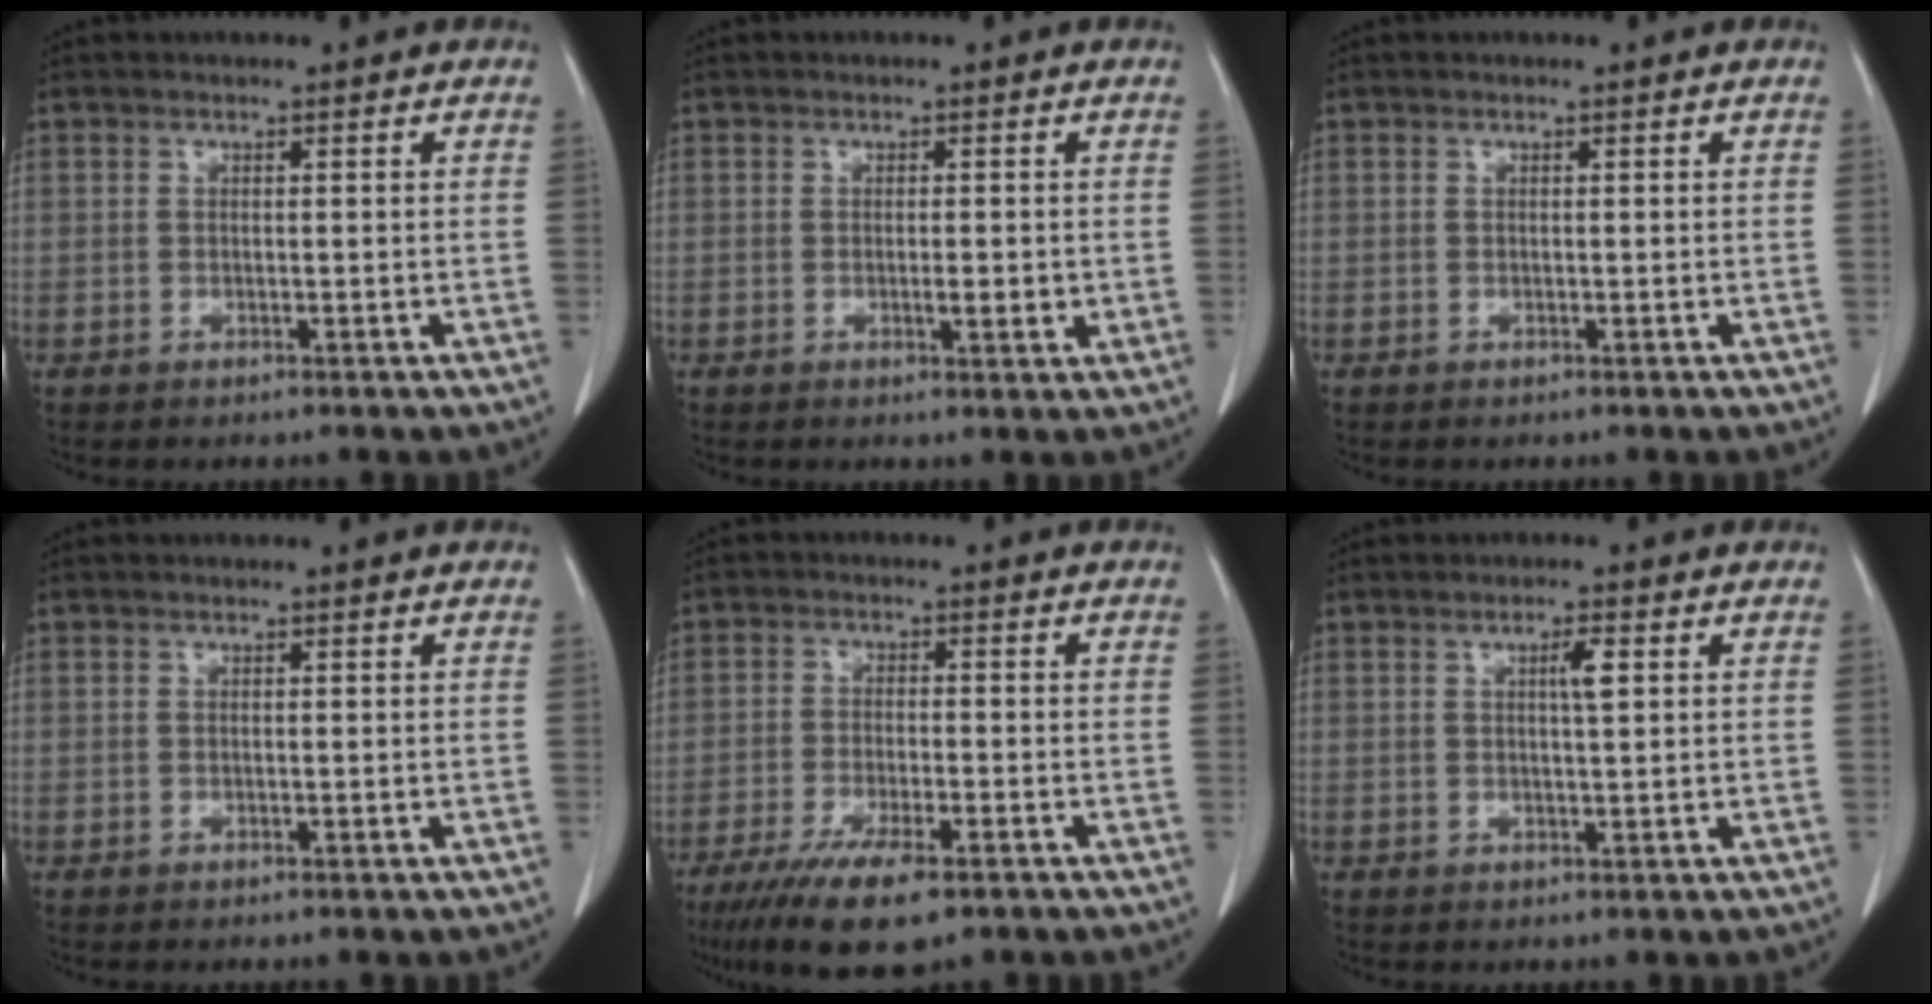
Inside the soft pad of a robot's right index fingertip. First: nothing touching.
{"total": 2.4, "force": [-0.3, 0.6, 2.3], "torque": [-0.038, -0.002, -0.004]}
{"total": 0.0}
{"total": 0.0}
{"total": 9.6, "force": [-6.2, 2.3, 6.9], "torque": [-0.118, -0.018, -0.101]}
{"total": 2.5, "force": [0.8, 0.2, 2.4], "torque": [-0.038, 0.001, 0.013]}